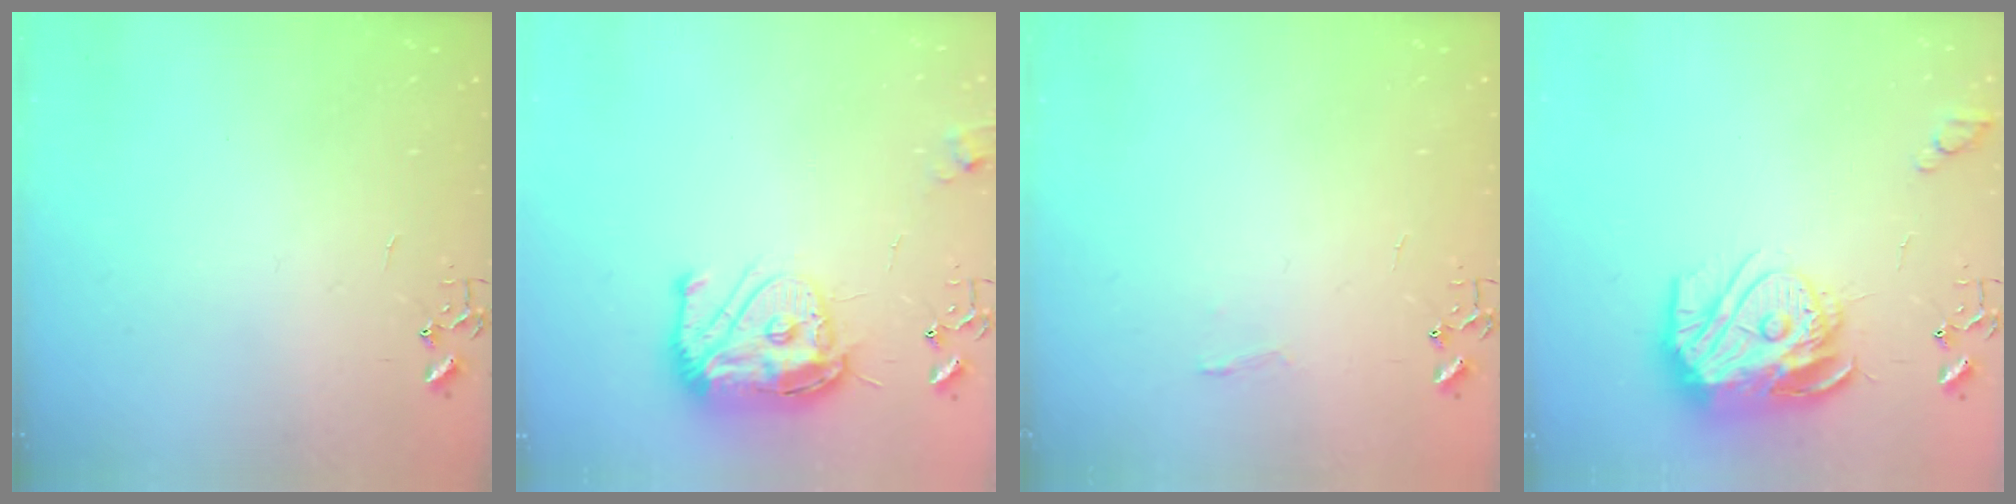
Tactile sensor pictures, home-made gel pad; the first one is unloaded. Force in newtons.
{"total": 16.6, "press": 16.5, "slide": 1.6}
{"total": 4.8, "press": 4.8, "slide": 0.6}
{"total": 16.7, "press": 16.7, "slide": 1.6}